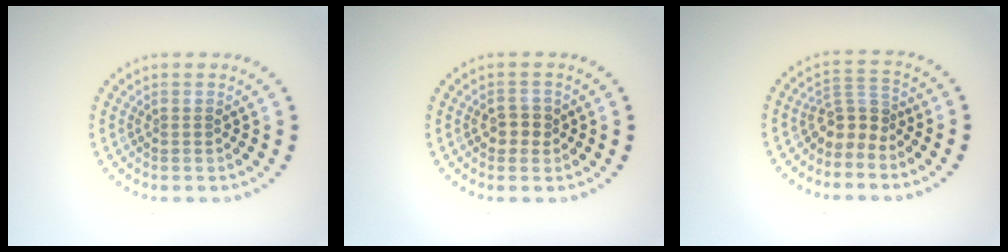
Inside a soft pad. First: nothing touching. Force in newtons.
{"total": 1.8, "press": 1.7, "slide": 0.6}
{"total": 2.7, "press": 2.0, "slide": 1.9}